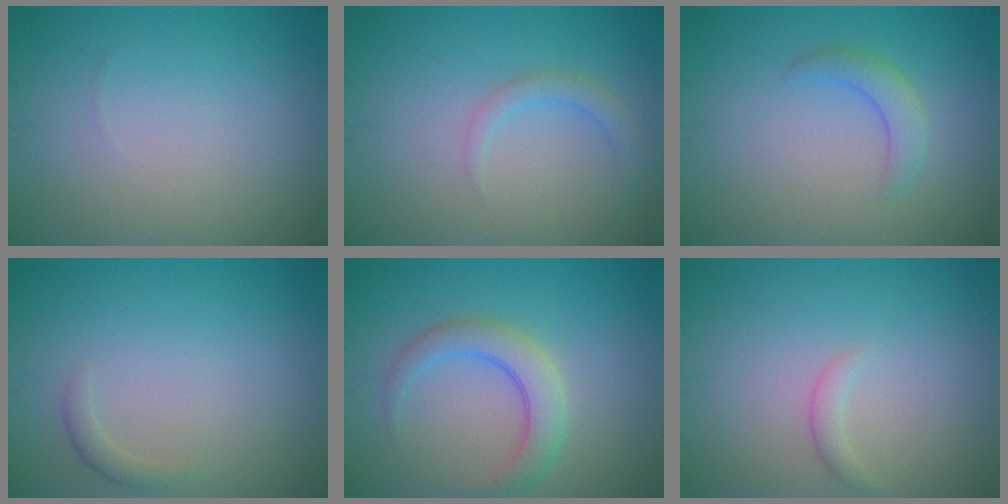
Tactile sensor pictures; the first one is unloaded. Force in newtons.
{"total": 1.8, "press": 1.8, "slide": 0.0}
{"total": 2.1, "press": 2.1, "slide": 0.2}
{"total": 1.0, "press": 1.0, "slide": 0.0}
{"total": 3.6, "press": 3.6, "slide": 0.1}
{"total": 1.0, "press": 1.0, "slide": 0.1}